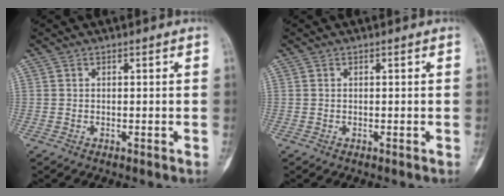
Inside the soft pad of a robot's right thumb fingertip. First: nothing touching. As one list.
[{"total": 0.0}]